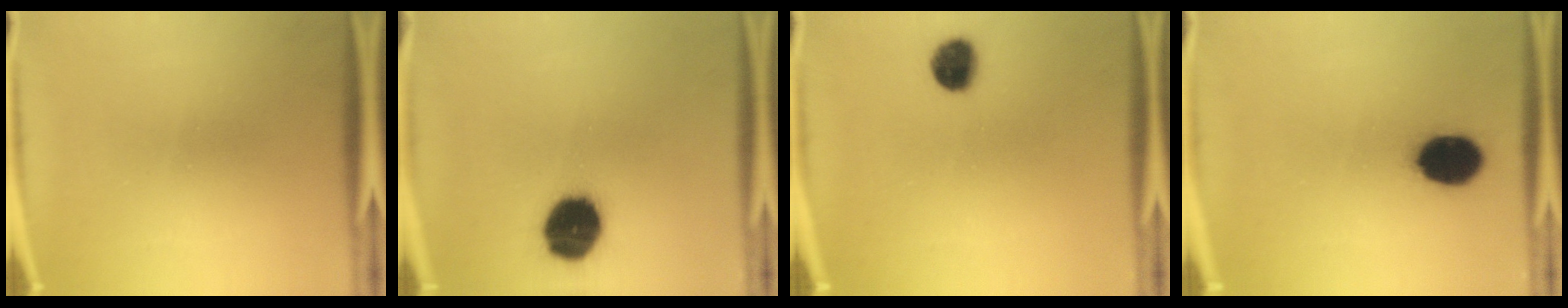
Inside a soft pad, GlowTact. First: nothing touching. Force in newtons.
{"total": 14.4}
{"total": 6.3}
{"total": 11.7}